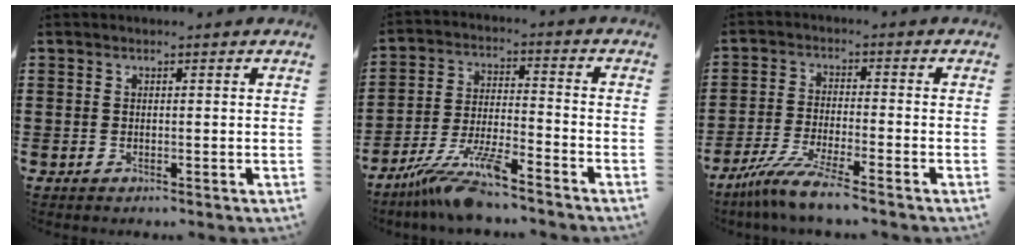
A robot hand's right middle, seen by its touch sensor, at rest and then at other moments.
{"total": 9.4, "force": [-8.1, 0.4, 4.7], "torque": [-0.102, -0.004, -0.160]}
{"total": 6.9, "force": [-5.8, -0.4, 3.8], "torque": [-0.084, -0.020, -0.112]}